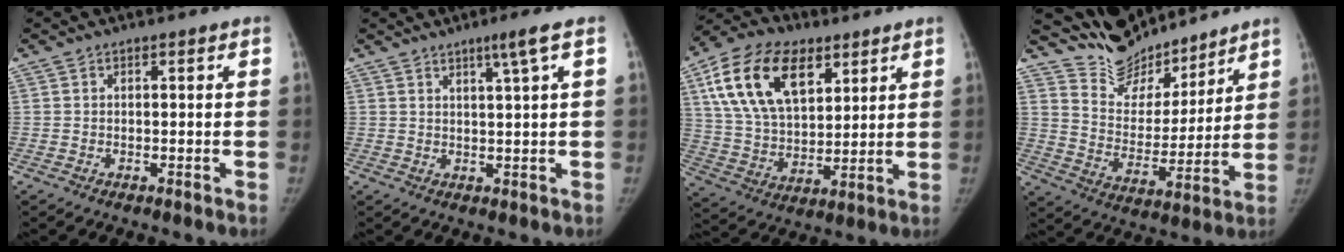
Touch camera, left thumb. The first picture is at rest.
{"total": 3.6, "force": [2.0, -0.8, 2.9], "torque": [-0.054, -0.014, 0.039]}
{"total": 20.2, "force": [9.1, 11.7, 13.8], "torque": [-0.235, -0.020, 0.167]}
{"total": 14.1, "force": [13.1, 5.1, 1.9], "torque": [0.005, -0.096, 0.235]}